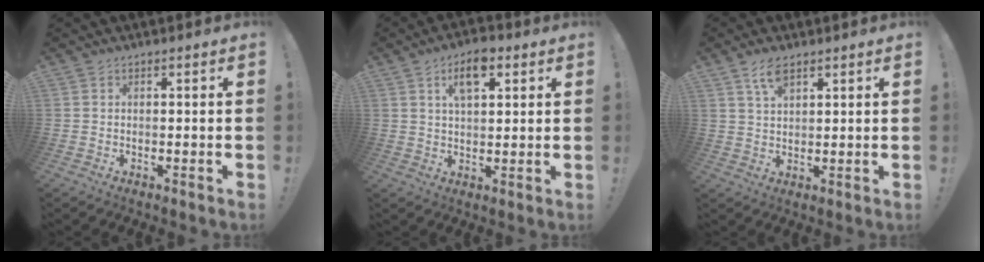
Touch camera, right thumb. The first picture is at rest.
{"total": 7.9, "force": [3.8, 4.1, 5.6], "torque": [-0.080, -0.005, 0.065]}
{"total": 5.2, "force": [3.2, 2.2, 3.5], "torque": [-0.064, -0.008, 0.058]}